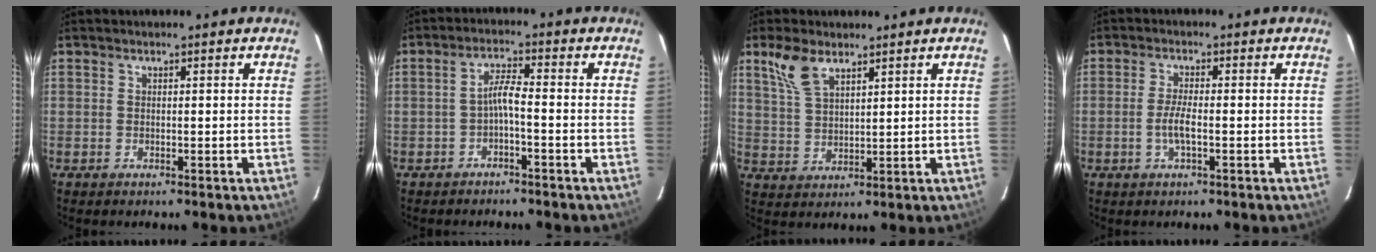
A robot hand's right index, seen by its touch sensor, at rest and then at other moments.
{"total": 3.1, "force": [-1.6, 0.1, 2.6], "torque": [-0.059, 0.010, -0.029]}
{"total": 7.0, "force": [4.6, 3.2, 4.3], "torque": [-0.088, 0.012, 0.098]}
{"total": 3.6, "force": [-1.1, 0.6, 3.4], "torque": [-0.068, -0.002, -0.022]}